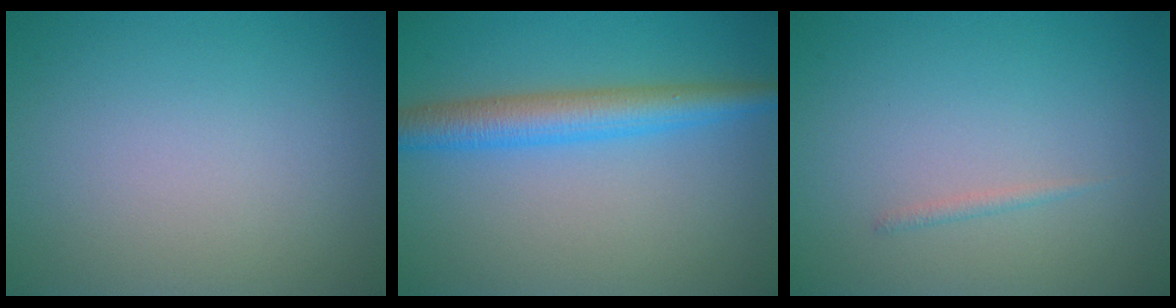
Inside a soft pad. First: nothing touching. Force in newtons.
{"total": 4.7, "press": 4.7, "slide": 0.0}
{"total": 0.6, "press": 0.6, "slide": 0.1}